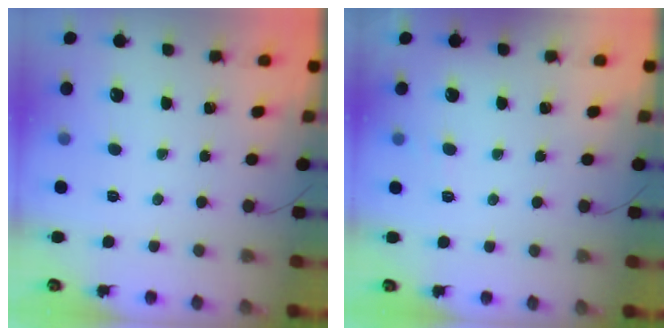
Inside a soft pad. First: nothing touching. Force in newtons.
{"total": 5.0, "press": 4.8, "slide": 1.2}